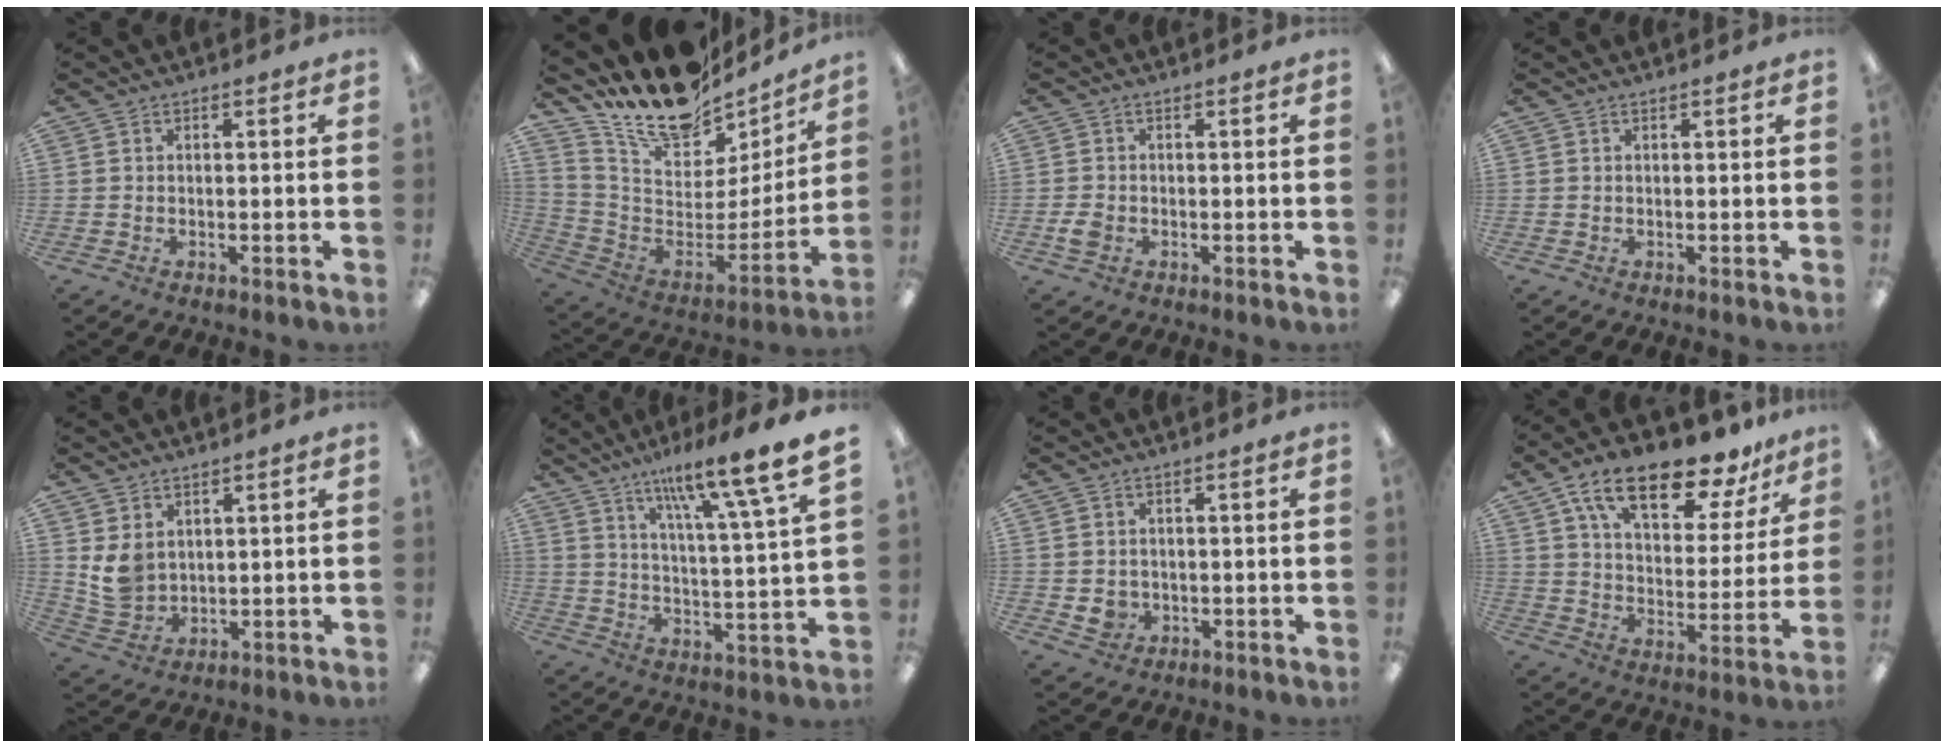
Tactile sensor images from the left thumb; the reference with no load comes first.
{"total": 18.2, "force": [15.0, 7.2, 7.4], "torque": [-0.132, -0.126, 0.262]}
{"total": 2.6, "force": [-0.7, 1.9, 1.6], "torque": [-0.040, -0.001, -0.016]}
{"total": 0.0}
{"total": 6.1, "force": [2.8, 4.6, 2.8], "torque": [-0.062, -0.007, 0.057]}
{"total": 14.7, "force": [11.1, 1.2, 9.6], "torque": [-0.151, -0.075, 0.171]}
{"total": 3.0, "force": [0.1, 2.8, 1.1], "torque": [-0.014, 0.000, 0.003]}
{"total": 17.8, "force": [13.1, 6.3, 10.2], "torque": [-0.166, -0.078, 0.221]}